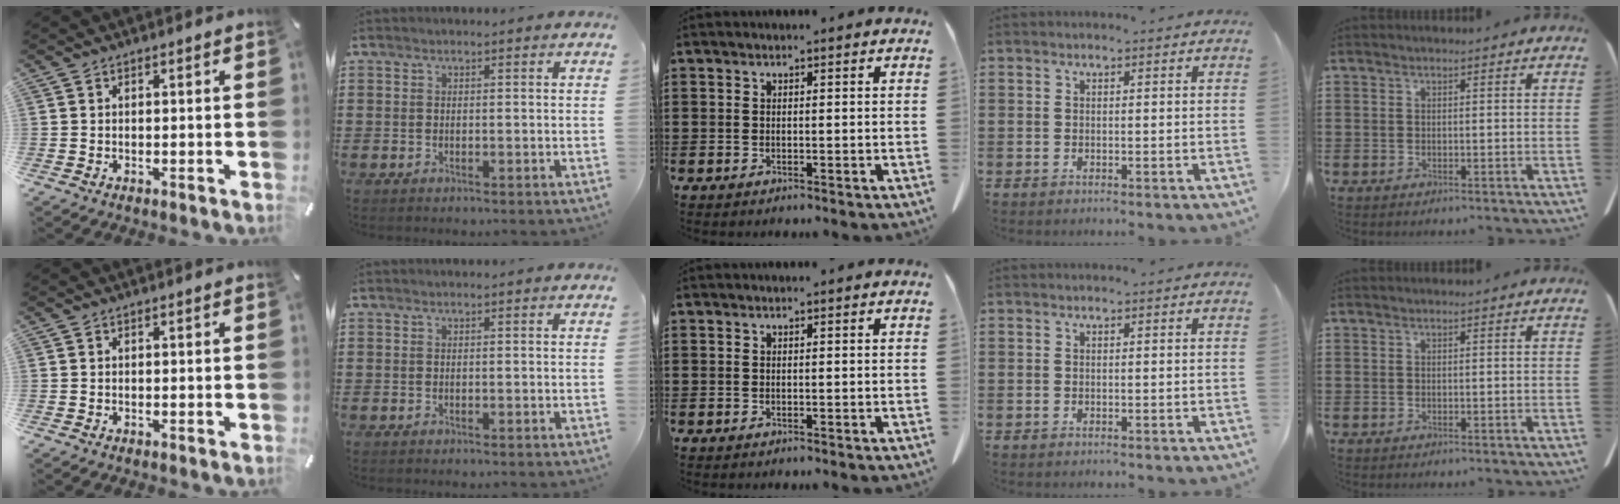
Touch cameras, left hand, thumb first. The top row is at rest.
{}